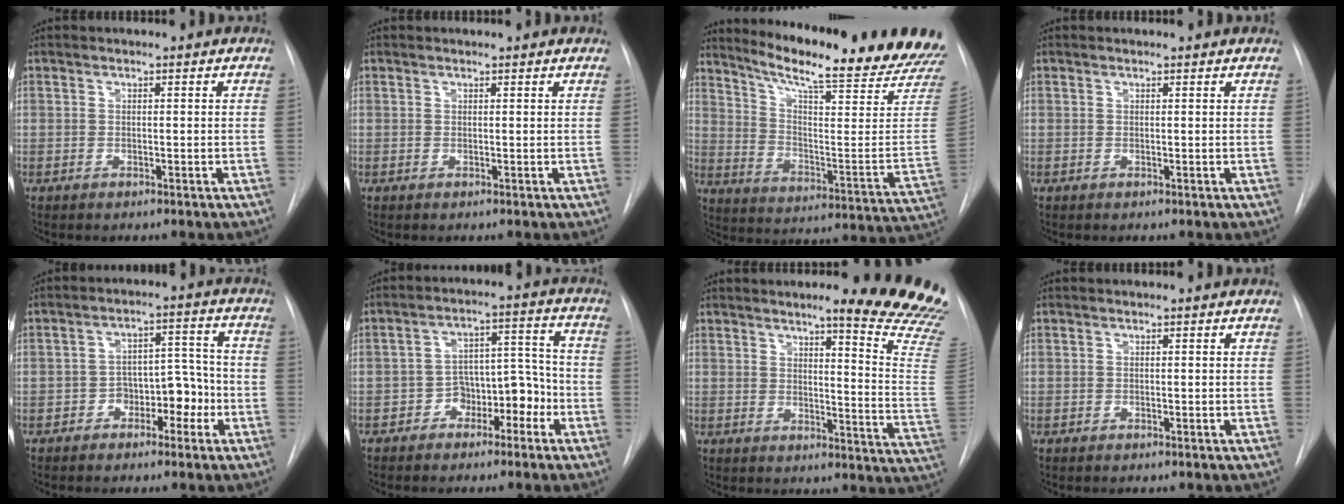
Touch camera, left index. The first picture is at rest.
{"total": 1.2, "force": [1.2, 0.2, 0.2], "torque": [-0.010, 0.007, 0.008]}
{"total": 24.7, "force": [21.5, 0.6, 12.0], "torque": [-0.187, -0.105, 0.277]}
{"total": 0.7, "force": [0.7, 0.1, 0.0], "torque": [-0.009, 0.003, 0.003]}
{"total": 6.5, "force": [-3.6, 3.5, 4.2], "torque": [-0.050, 0.027, -0.053]}
{"total": 7.4, "force": [-4.4, 4.1, 4.3], "torque": [-0.054, 0.035, -0.066]}
{"total": 16.6, "force": [14.5, -0.8, 8.1], "torque": [-0.092, -0.131, 0.151]}
{"total": 0.0}